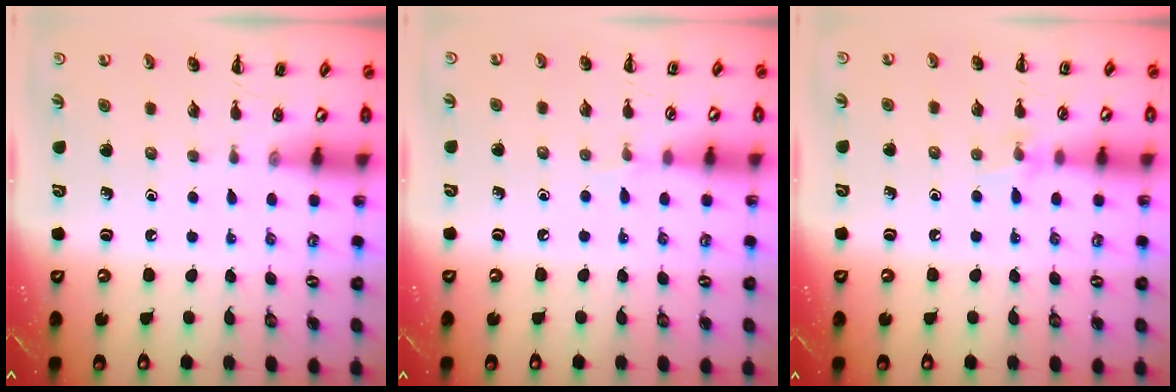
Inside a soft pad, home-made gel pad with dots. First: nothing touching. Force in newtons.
{"total": 3.3, "press": 3.0, "slide": 1.3}
{"total": 5.6, "press": 5.5, "slide": 1.4}